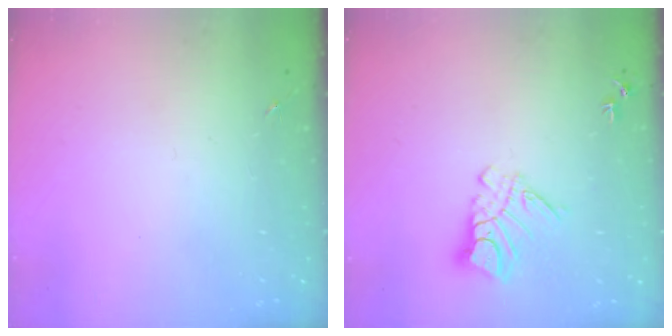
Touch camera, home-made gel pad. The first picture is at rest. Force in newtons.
{"total": 9.5, "press": 9.5, "slide": 0.9}